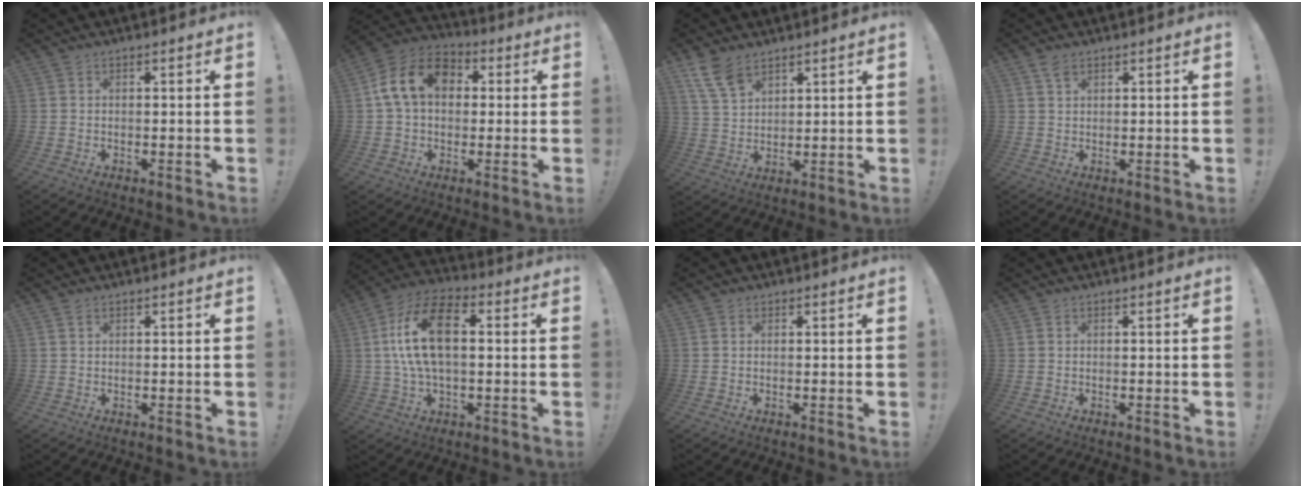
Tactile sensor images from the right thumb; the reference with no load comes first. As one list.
[{"total": 14.4, "force": [3.7, 10.3, 9.3], "torque": [-0.156, 0.011, 0.073]}, {"total": 8.3, "force": [5.8, 4.3, 4.1], "torque": [-0.080, -0.026, 0.116]}, {"total": 2.4, "force": [1.7, 1.1, 1.3], "torque": [-0.021, -0.005, 0.030]}, {"total": 0.7, "force": [0.4, 0.4, 0.3], "torque": [0.000, -0.003, 0.007]}, {"total": 16.3, "force": [2.0, 9.1, 13.5], "torque": [-0.252, 0.013, 0.034]}, {"total": 0.6, "force": [0.4, 0.4, -0.1], "torque": [0.006, 0.000, 0.007]}, {"total": 0.0}]